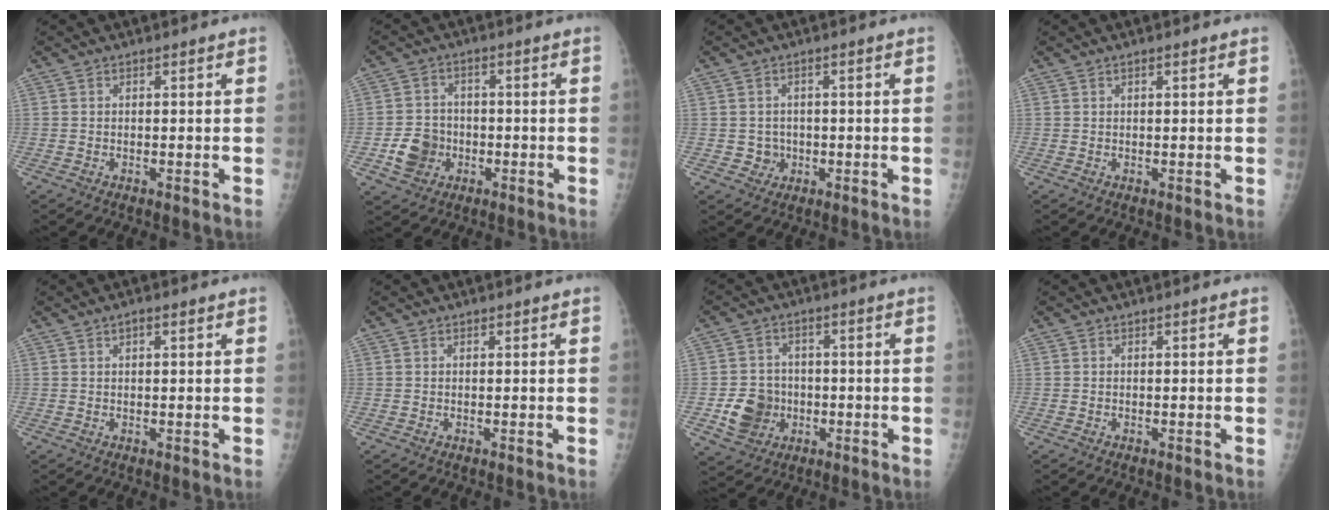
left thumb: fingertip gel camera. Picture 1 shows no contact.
{"total": 6.8, "force": [-2.3, 5.8, 2.6], "torque": [-0.026, 0.017, -0.039]}
{"total": 2.9, "force": [-0.7, 2.8, 0.5], "torque": [0.012, 0.007, -0.008]}
{"total": 0.8, "force": [0.4, 0.2, 0.6], "torque": [-0.007, 0.001, 0.006]}
{"total": 1.7, "force": [0.8, 0.6, 1.4], "torque": [-0.017, 0.004, 0.012]}
{"total": 0.0}
{"total": 8.2, "force": [-2.1, 7.2, 3.2], "torque": [-0.030, 0.011, -0.032]}
{"total": 0.0}